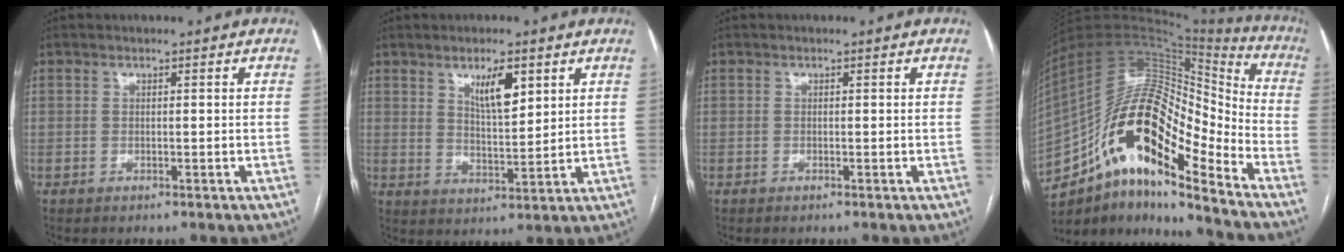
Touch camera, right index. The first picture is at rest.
{"total": 6.2, "force": [3.3, 1.7, 5.0], "torque": [-0.087, -0.005, 0.060]}
{"total": 0.0}
{"total": 21.2, "force": [-11.7, 5.9, 16.6], "torque": [-0.302, 0.042, -0.198]}